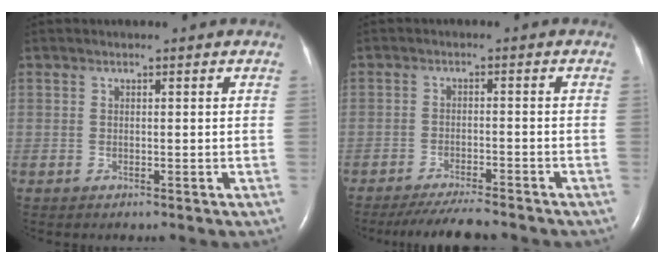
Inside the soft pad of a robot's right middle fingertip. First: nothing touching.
{"total": 7.5, "force": [-6.9, 0.5, 3.1], "torque": [-0.048, -0.020, -0.111]}